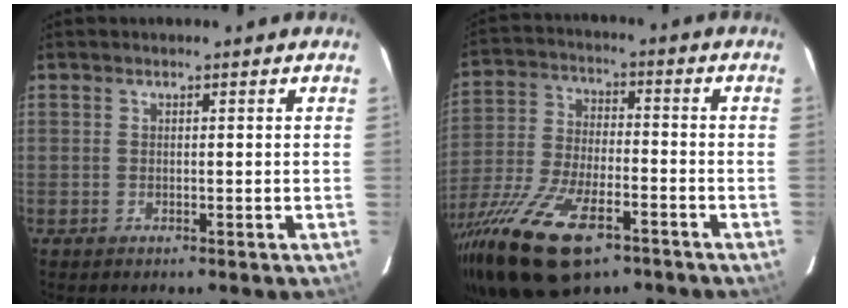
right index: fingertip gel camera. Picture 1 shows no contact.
{"total": 23.5, "force": [-14.3, 9.7, 15.9], "torque": [-0.337, -0.062, -0.250]}